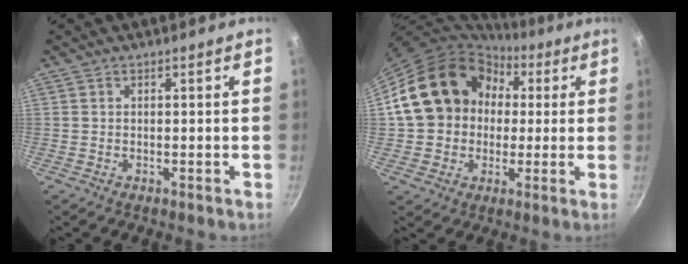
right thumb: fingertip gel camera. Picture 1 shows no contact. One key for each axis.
{"total": 18.5, "fx": 2.7, "fy": 15.8, "fz": 9.1, "tx": -0.130, "ty": 0.044, "tz": 0.045}